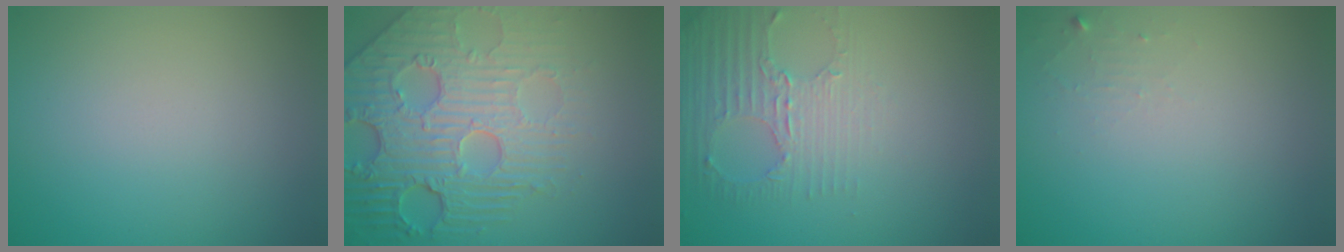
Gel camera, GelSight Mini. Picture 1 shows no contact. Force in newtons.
{"total": 8.4, "press": 5.9, "slide": 5.9}
{"total": 2.8, "press": 2.5, "slide": 1.3}
{"total": 1.0, "press": 1.0, "slide": 0.1}